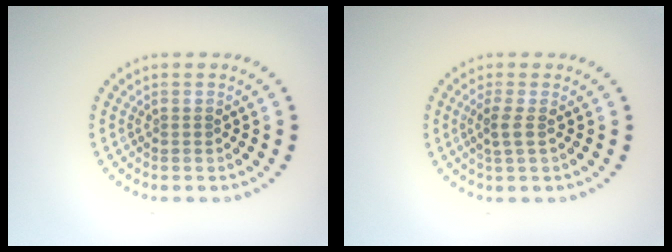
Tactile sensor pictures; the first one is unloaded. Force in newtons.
{"total": 1.5, "press": 1.3, "slide": 0.9}